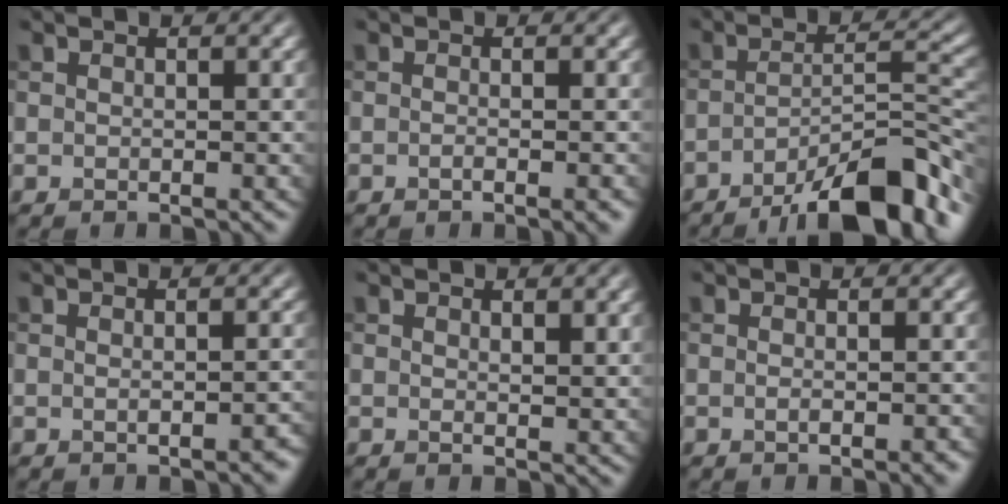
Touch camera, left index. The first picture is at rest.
{"total": 2.2, "force": [-0.6, 0.9, 1.9], "torque": [-0.010, 0.002, -0.012]}
{"total": 11.4, "force": [-7.4, 3.0, 8.1], "torque": [-0.116, 0.006, -0.122]}
{"total": 1.7, "force": [-0.5, 0.5, 1.5], "torque": [-0.019, 0.000, -0.006]}
{"total": 1.6, "force": [0.9, 0.4, 1.2], "torque": [-0.016, -0.008, 0.016]}
{"total": 2.2, "force": [-0.6, 0.8, 1.9], "torque": [-0.016, 0.001, -0.008]}